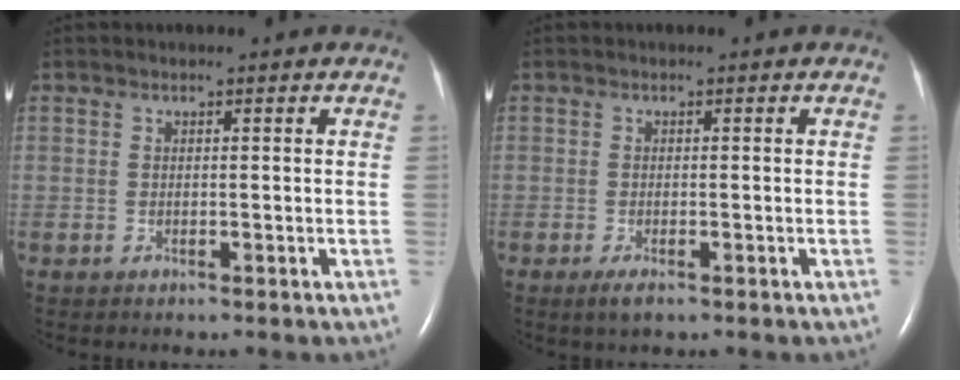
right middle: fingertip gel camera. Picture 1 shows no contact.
{"total": 1.7, "force": [-1.0, 0.4, 1.3], "torque": [-0.027, -0.006, -0.018]}